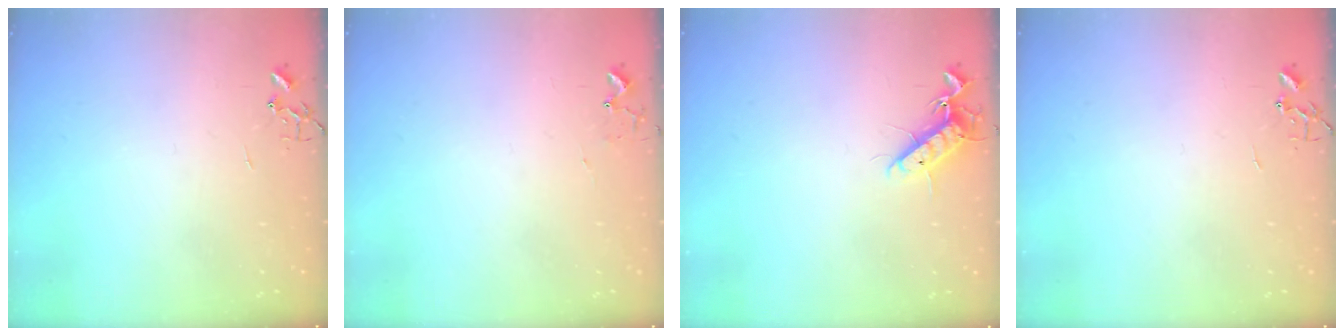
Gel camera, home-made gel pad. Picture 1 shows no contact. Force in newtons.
{"total": 5.4, "press": 5.4, "slide": 0.7}
{"total": 11.0, "press": 10.9, "slide": 1.9}
{"total": 0.0}